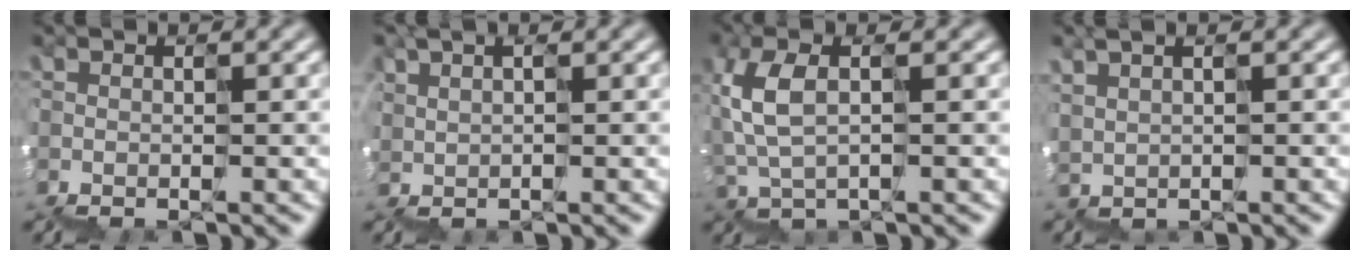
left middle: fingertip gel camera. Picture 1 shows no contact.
{"total": 3.5, "force": [1.3, 1.7, 2.8], "torque": [-0.022, 0.025, 0.029]}
{"total": 2.4, "force": [1.3, 0.7, 1.9], "torque": [-0.069, 0.018, 0.026]}
{"total": 1.5, "force": [1.4, 0.2, 0.7], "torque": [0.013, 0.022, 0.028]}